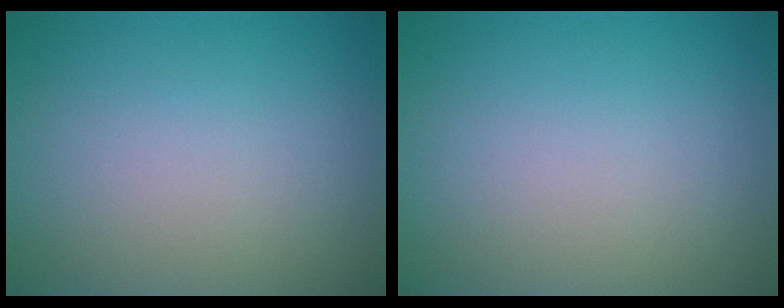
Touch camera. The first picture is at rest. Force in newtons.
{"total": 0.0}